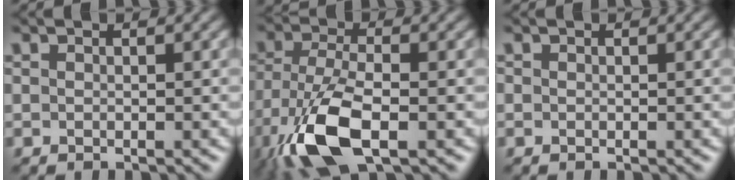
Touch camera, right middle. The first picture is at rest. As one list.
[{"total": 8.8, "force": [-4.2, 3.6, 6.8], "torque": [-0.159, -0.011, -0.086]}, {"total": 0.0}]